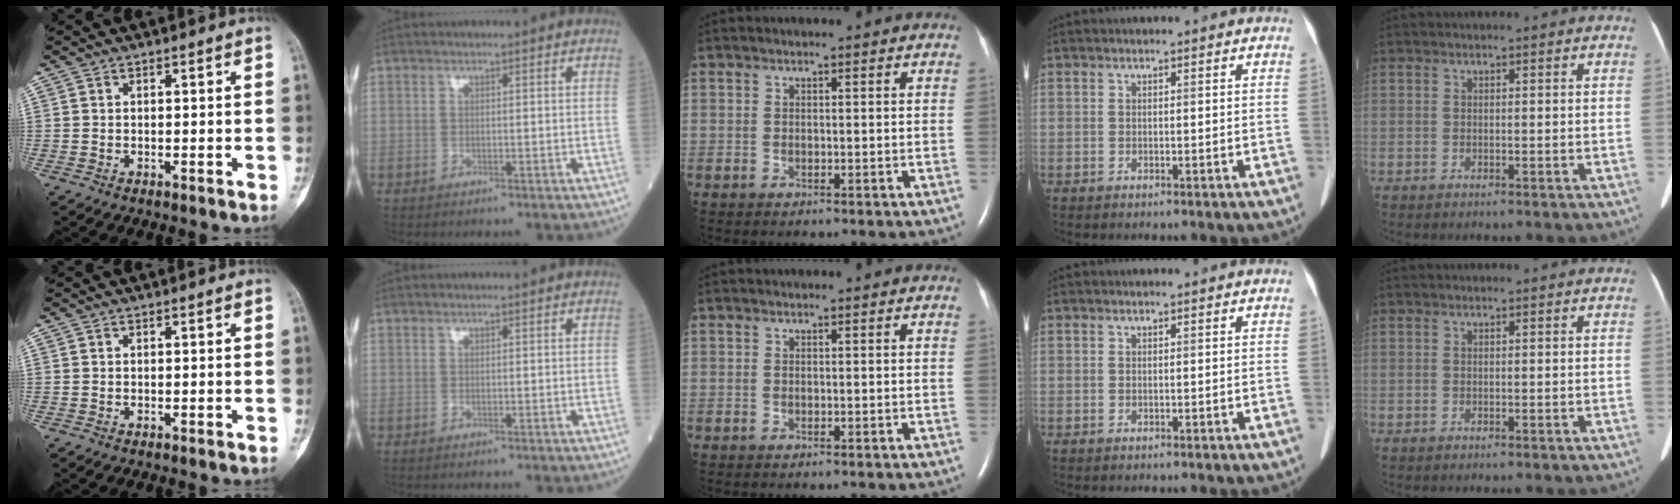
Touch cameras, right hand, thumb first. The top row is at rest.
{}